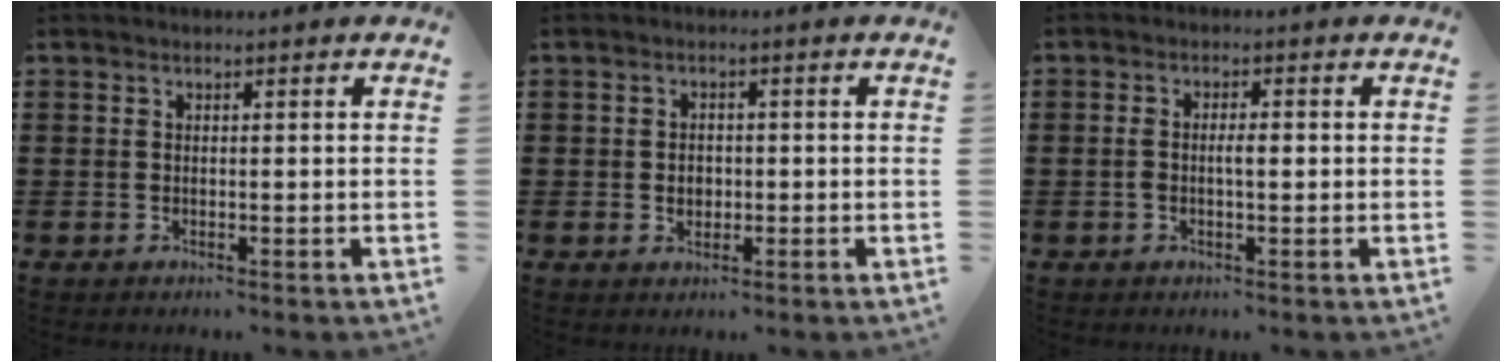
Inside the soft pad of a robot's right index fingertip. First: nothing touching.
{"total": 2.0, "force": [-0.1, 1.6, 1.2], "torque": [-0.025, 0.007, -0.004]}
{"total": 2.5, "force": [-0.2, 0.9, 2.3], "torque": [-0.044, 0.003, -0.005]}